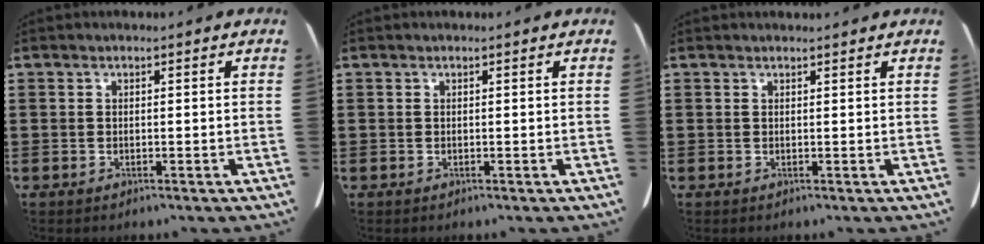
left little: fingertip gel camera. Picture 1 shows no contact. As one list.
[{"total": 0.0}, {"total": 0.7, "force": [0.7, 0.0, 0.2], "torque": [0.003, -0.002, 0.011]}]